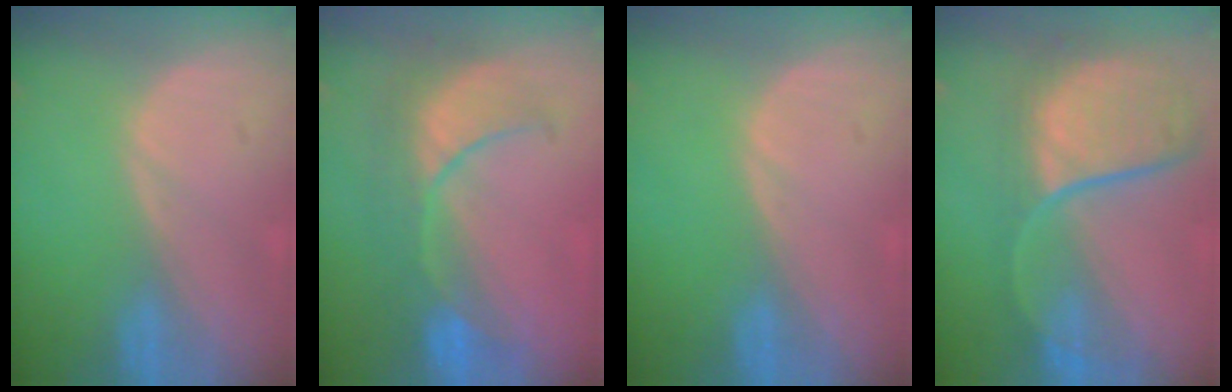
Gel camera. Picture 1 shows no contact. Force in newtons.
{"total": 8.4, "press": 8.3, "slide": 0.7}
{"total": 0.0}
{"total": 11.3, "press": 9.9, "slide": 5.5}